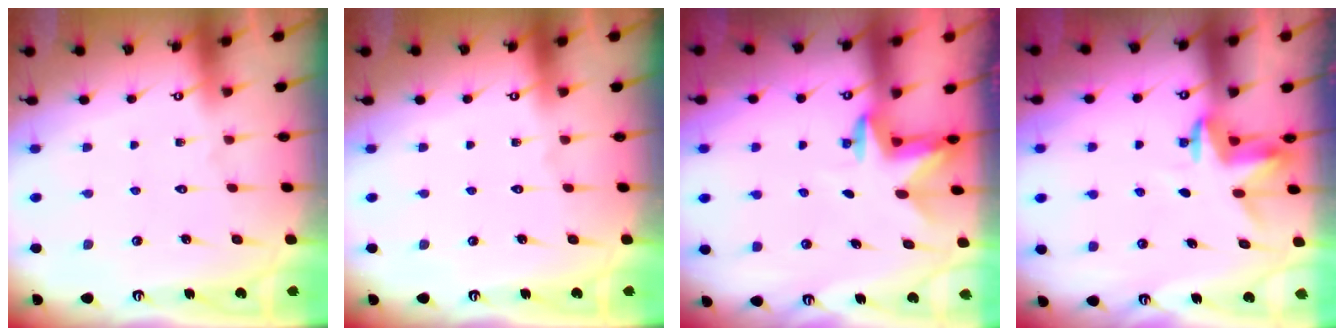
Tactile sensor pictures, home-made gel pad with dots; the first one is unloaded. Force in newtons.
{"total": 0.0}
{"total": 2.6, "press": 2.6, "slide": 0.4}
{"total": 3.4, "press": 3.4, "slide": 0.3}